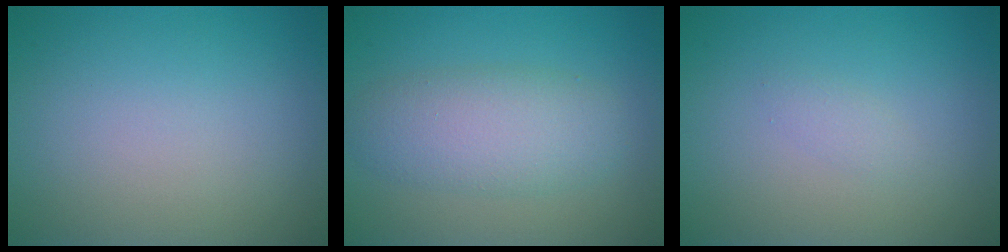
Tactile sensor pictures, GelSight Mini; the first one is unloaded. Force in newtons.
{"total": 4.8, "press": 4.8, "slide": 0.3}
{"total": 0.8, "press": 0.8, "slide": 0.1}